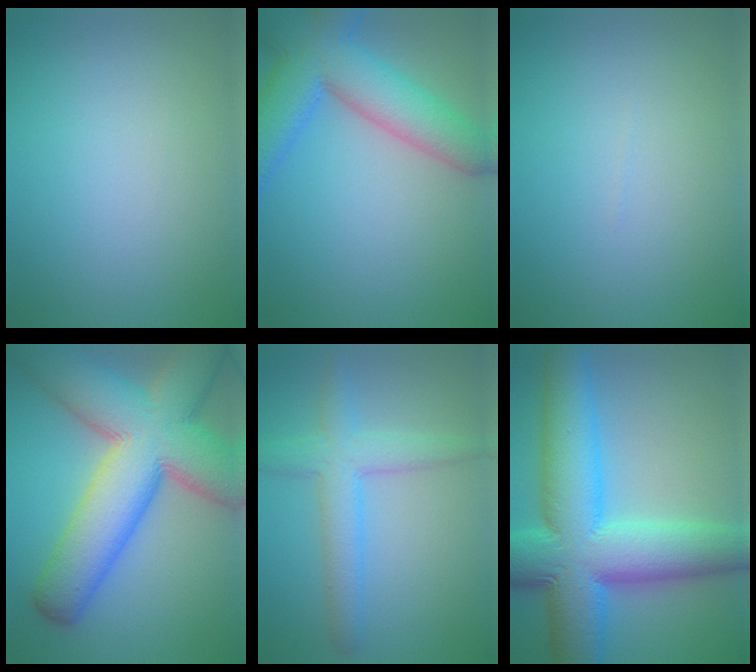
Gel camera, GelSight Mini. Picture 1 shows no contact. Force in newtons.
{"total": 8.6, "press": 8.6, "slide": 0.4}
{"total": 0.0}
{"total": 14.5, "press": 14.5, "slide": 0.7}
{"total": 4.0, "press": 4.0, "slide": 0.1}
{"total": 13.8, "press": 13.8, "slide": 0.5}